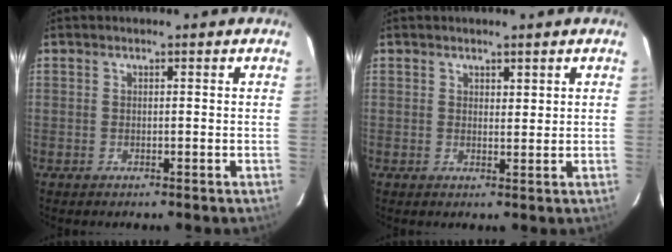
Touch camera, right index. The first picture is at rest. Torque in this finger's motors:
{"motor_torque": [-0.42, 0.22, -0.09, -0.01]}